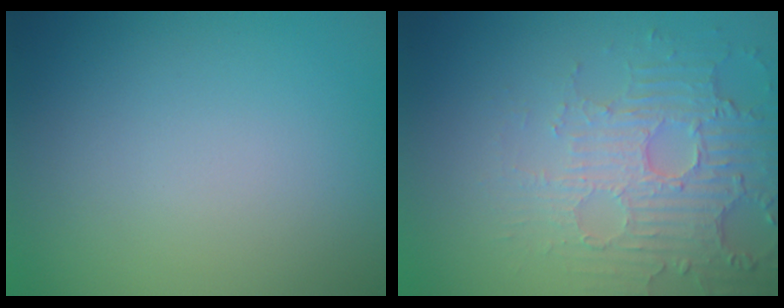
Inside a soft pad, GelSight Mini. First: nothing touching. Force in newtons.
{"total": 4.2, "press": 4.1, "slide": 1.2}